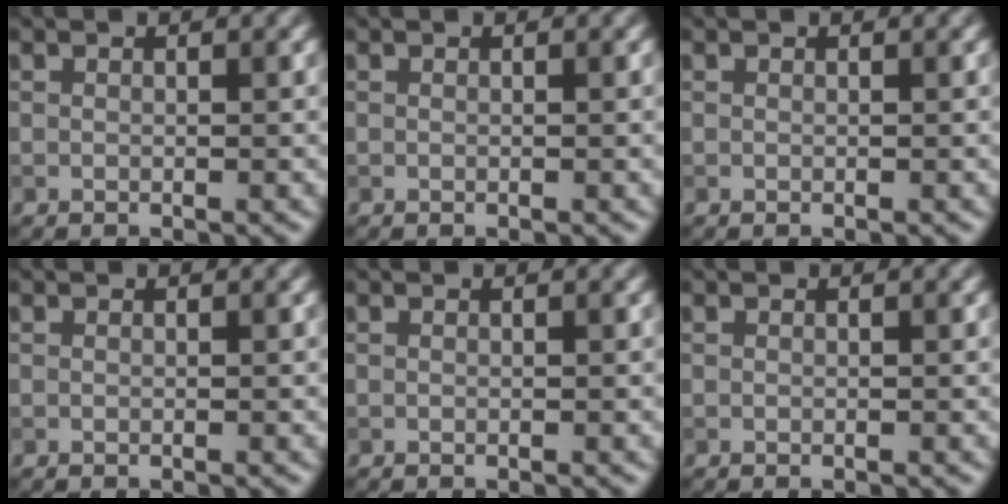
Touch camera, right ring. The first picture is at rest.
{"total": 0.0}
{"total": 0.0}
{"total": 0.0}
{"total": 0.0}
{"total": 0.0}